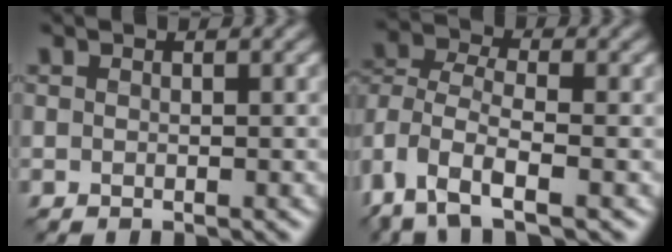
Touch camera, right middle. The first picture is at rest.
{"total": 7.0, "force": [-3.5, 3.4, 5.1], "torque": [-0.106, -0.004, -0.082]}